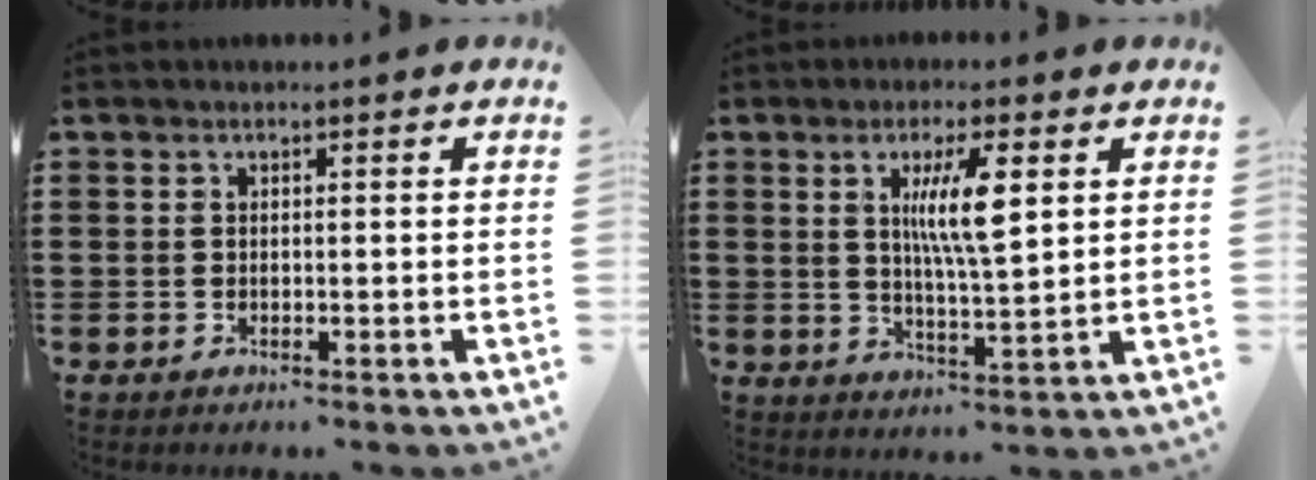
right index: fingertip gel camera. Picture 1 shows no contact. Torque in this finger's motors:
{"motor_torque": [0.93, 0.19, 0.30, 0.14]}